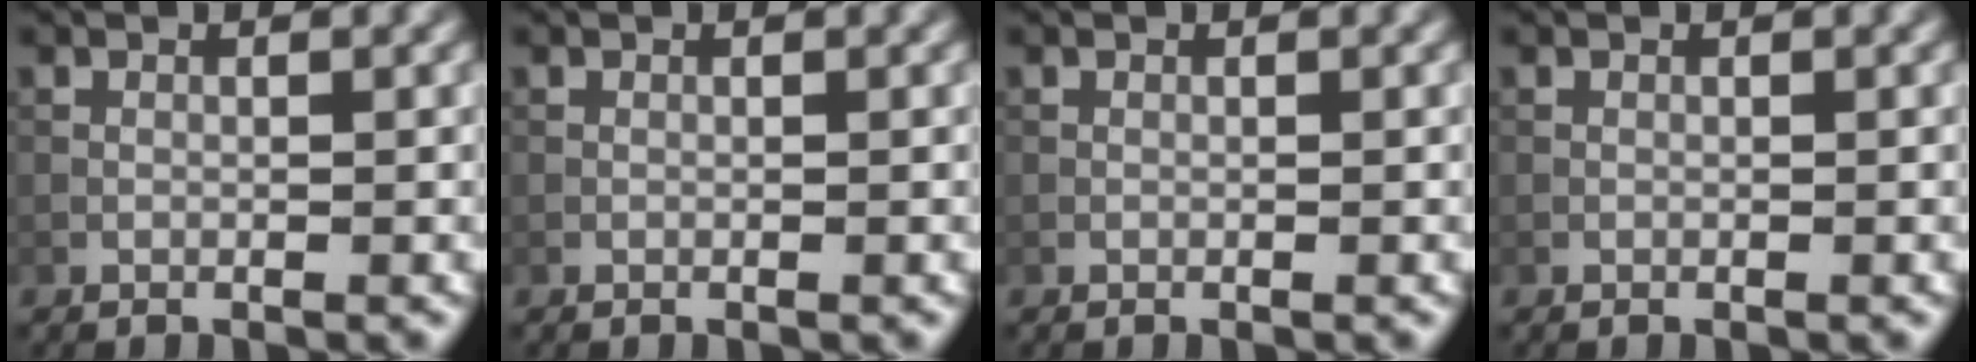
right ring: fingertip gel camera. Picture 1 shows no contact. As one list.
[{"total": 0.0}, {"total": 0.0}, {"total": 0.0}]